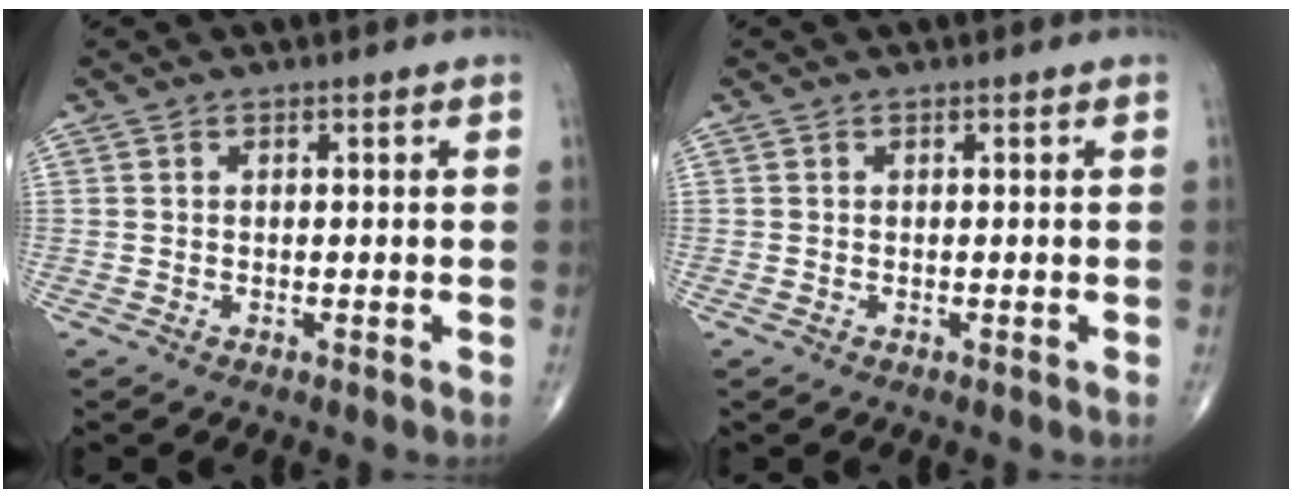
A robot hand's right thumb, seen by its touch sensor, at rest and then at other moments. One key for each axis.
{"total": 0.0}